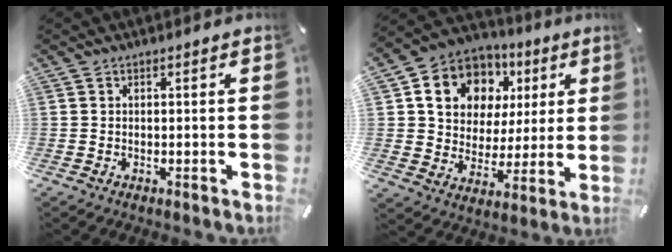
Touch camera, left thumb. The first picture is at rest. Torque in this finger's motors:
{"motor_torque": [1.41, 2.16, 1.48, -1.28, 0.13]}